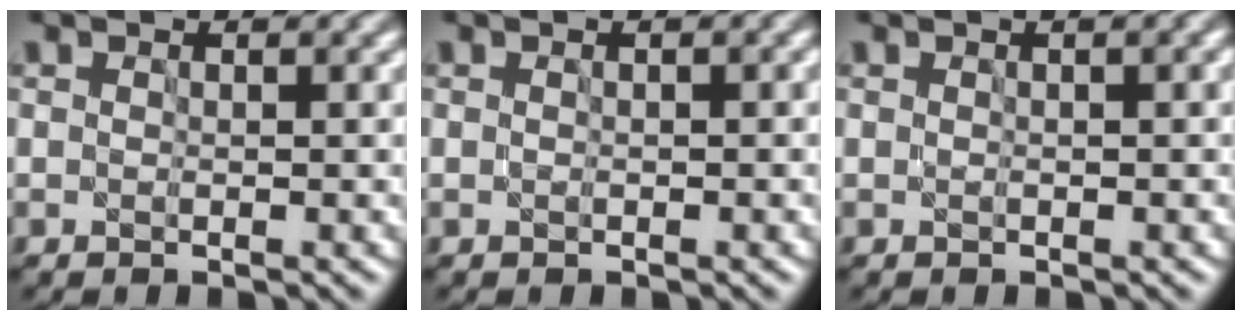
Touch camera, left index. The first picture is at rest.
{"total": 0.9, "force": [0.1, 0.2, 0.8], "torque": [-0.018, 0.002, 0.000]}
{"total": 1.9, "force": [0.6, 0.5, 1.8], "torque": [-0.026, 0.006, 0.002]}